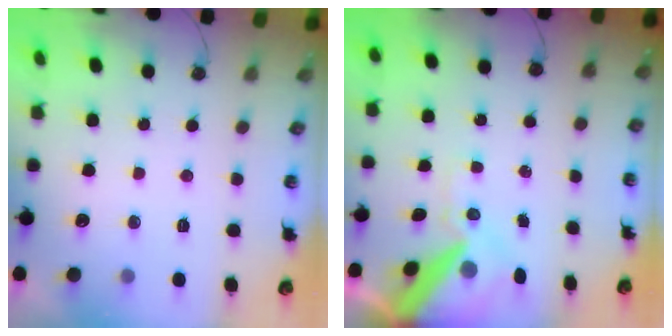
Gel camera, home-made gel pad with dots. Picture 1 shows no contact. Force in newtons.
{"total": 13.4, "press": 13.2, "slide": 1.8}